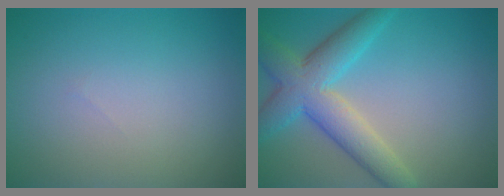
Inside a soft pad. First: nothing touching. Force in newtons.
{"total": 6.3, "press": 6.3, "slide": 0.4}